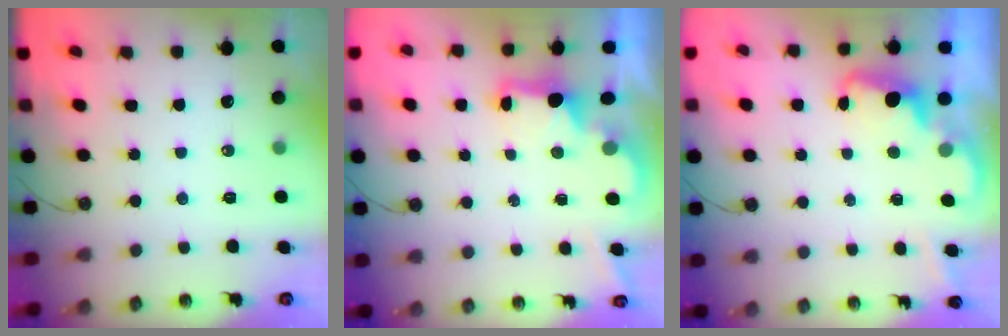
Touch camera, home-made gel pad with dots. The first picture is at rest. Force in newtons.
{"total": 2.3, "press": 2.2, "slide": 0.7}
{"total": 2.3, "press": 2.2, "slide": 0.5}